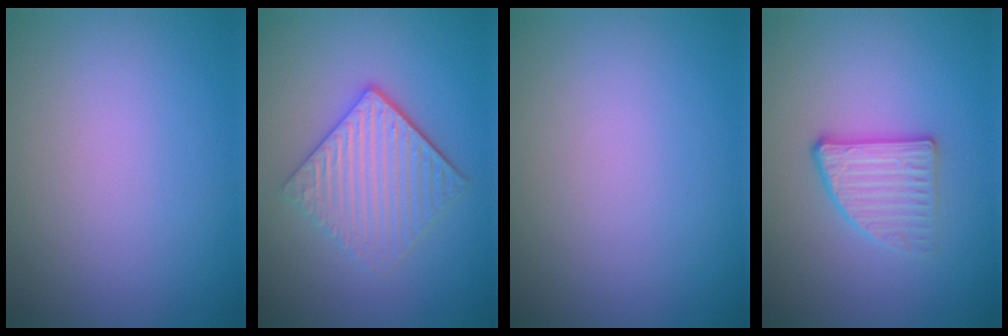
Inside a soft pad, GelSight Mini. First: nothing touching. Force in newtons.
{"total": 4.8, "press": 3.6, "slide": 3.2}
{"total": 0.0}
{"total": 2.8, "press": 2.5, "slide": 1.2}